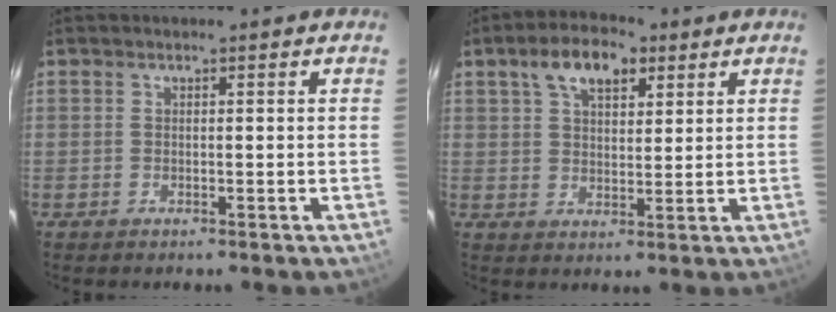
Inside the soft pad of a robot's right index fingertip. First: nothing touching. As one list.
[{"total": 8.4, "force": [4.3, 4.4, 5.6], "torque": [-0.094, 0.025, 0.074]}]